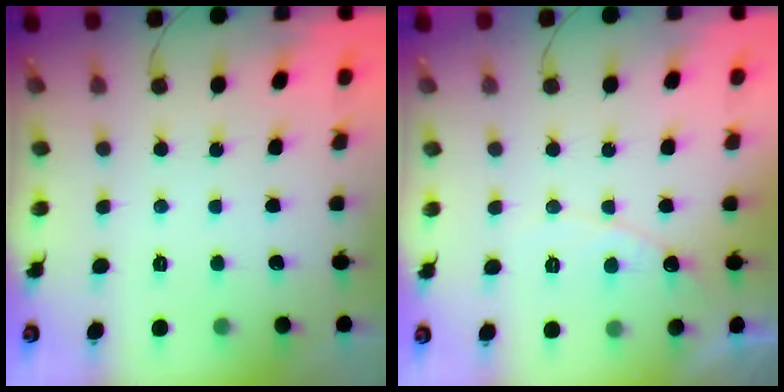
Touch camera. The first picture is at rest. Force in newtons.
{"total": 7.0, "press": 7.0, "slide": 0.6}